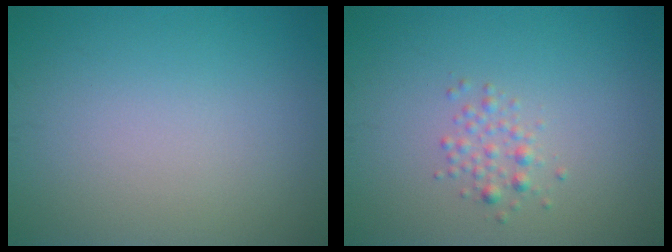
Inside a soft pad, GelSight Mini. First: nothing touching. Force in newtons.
{"total": 1.4, "press": 1.4, "slide": 0.1}